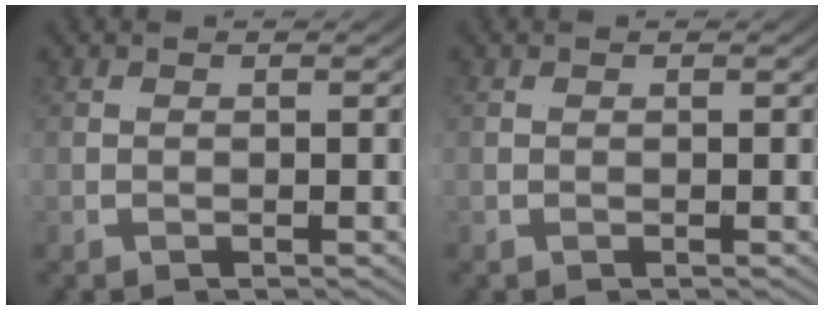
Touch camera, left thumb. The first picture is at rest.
{"total": 0.0}